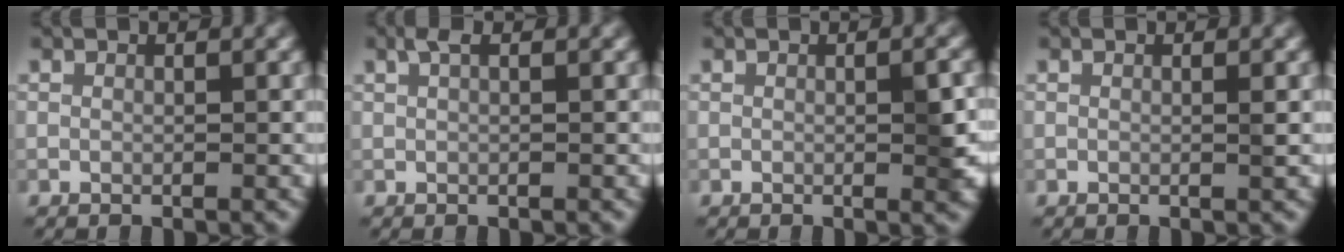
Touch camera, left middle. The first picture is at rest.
{"total": 1.0, "force": [0.6, 0.2, 0.8], "torque": [-0.018, 0.005, 0.010]}
{"total": 2.3, "force": [-0.2, 0.3, 2.2], "torque": [-0.032, 0.000, -0.002]}
{"total": 0.5, "force": [0.0, -0.1, 0.5], "torque": [-0.009, -0.001, -0.001]}